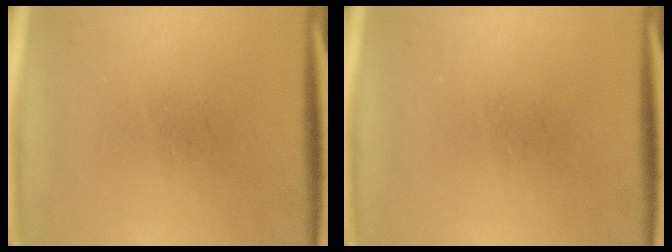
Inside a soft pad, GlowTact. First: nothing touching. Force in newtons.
{"total": 0.0}